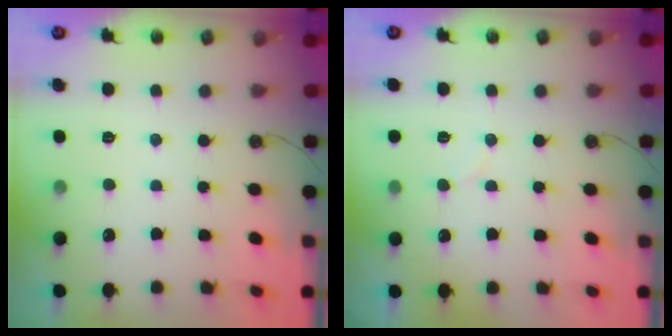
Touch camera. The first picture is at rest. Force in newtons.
{"total": 3.9, "press": 3.9, "slide": 0.4}